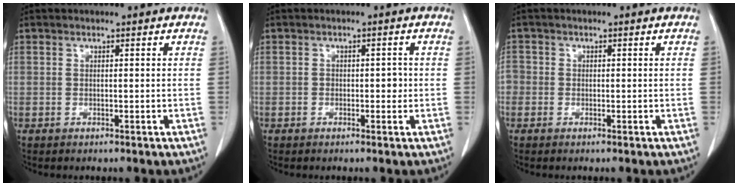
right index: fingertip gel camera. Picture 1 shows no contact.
{"total": 1.7, "force": [-0.1, 1.1, 1.3], "torque": [-0.009, 0.006, 0.000]}
{"total": 2.1, "force": [-0.5, 2.0, 0.4], "torque": [-0.002, 0.007, -0.015]}